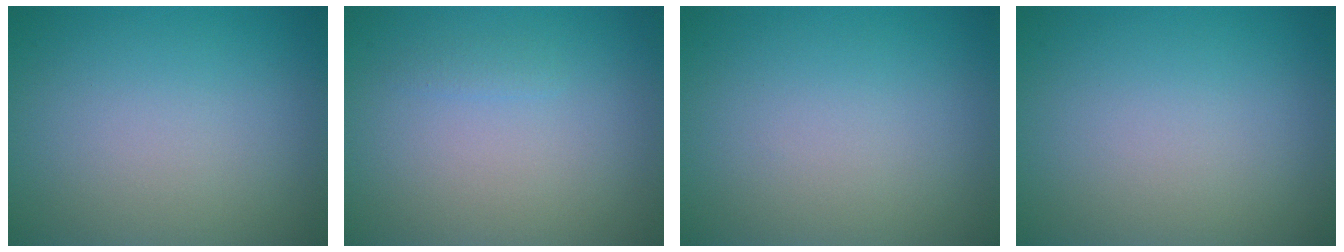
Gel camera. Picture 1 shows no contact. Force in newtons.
{"total": 0.6, "press": 0.6, "slide": 0.1}
{"total": 0.0}
{"total": 0.0}